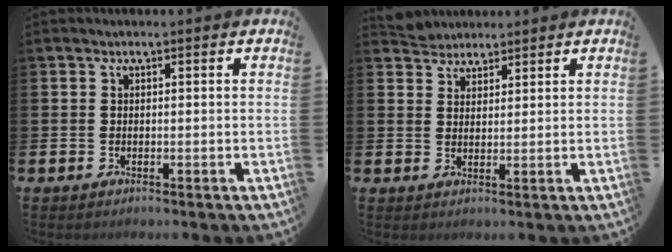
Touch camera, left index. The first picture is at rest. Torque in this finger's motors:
{"motor_torque": [0.37, -0.38, 0.03, 0.01]}